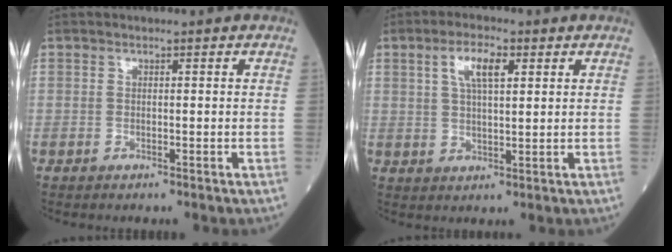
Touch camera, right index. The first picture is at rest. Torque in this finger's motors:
{"motor_torque": [0.17, 0.16, 0.10, 0.03]}